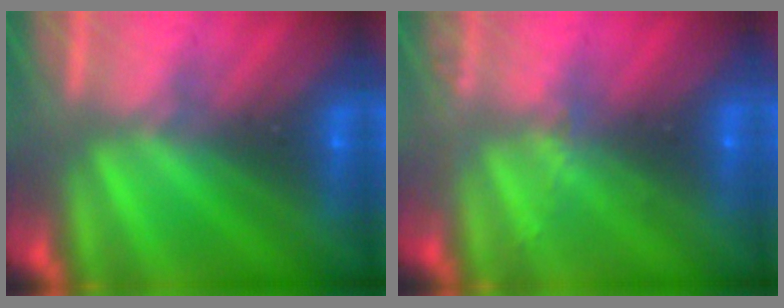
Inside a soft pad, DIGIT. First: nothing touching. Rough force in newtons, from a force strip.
{"total": 2.0}